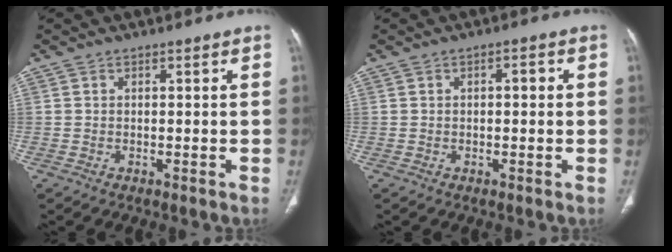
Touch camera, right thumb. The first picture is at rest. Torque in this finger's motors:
{"motor_torque": [0.01, -0.20, 0.21, 0.37, 0.02]}